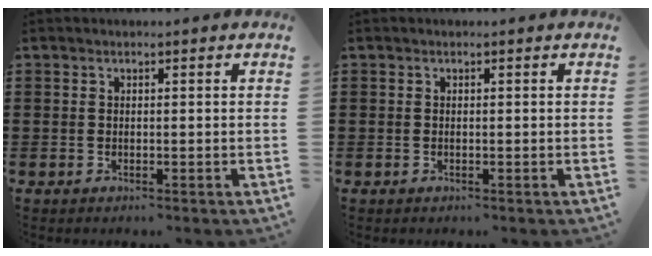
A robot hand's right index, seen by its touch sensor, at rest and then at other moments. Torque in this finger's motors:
{"motor_torque": [-0.71, 1.27, 0.01, -0.01]}